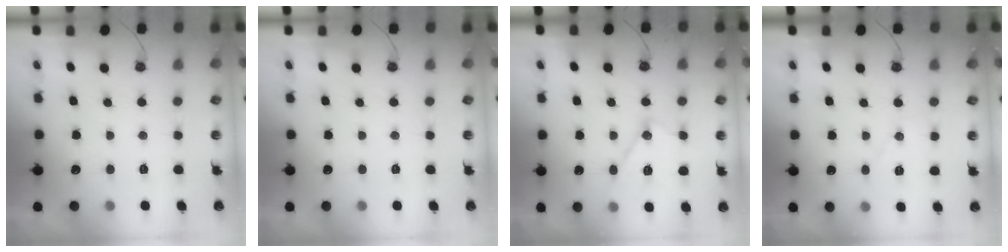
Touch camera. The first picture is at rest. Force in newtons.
{"total": 0.0}
{"total": 13.2, "press": 13.2, "slide": 0.8}
{"total": 6.8, "press": 6.7, "slide": 0.8}